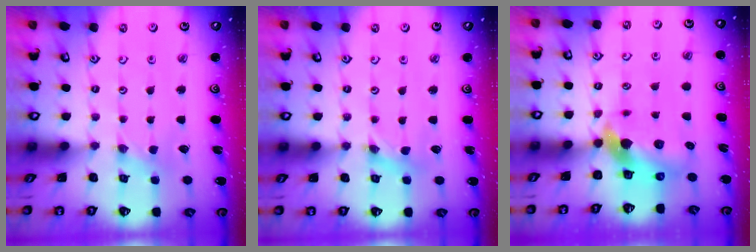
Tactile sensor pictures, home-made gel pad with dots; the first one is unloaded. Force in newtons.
{"total": 1.7, "press": 1.6, "slide": 0.3}
{"total": 8.9, "press": 8.8, "slide": 1.2}